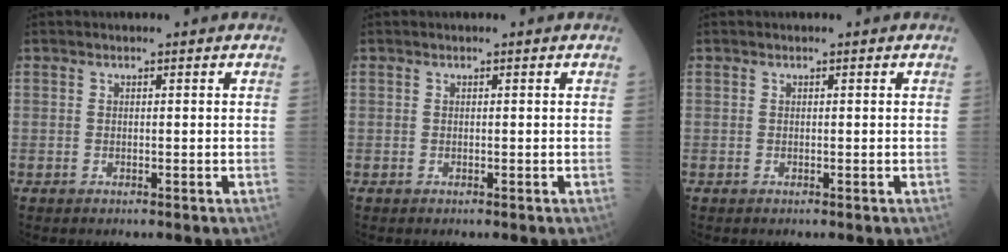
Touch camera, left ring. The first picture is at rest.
{"total": 0.0}
{"total": 0.0}